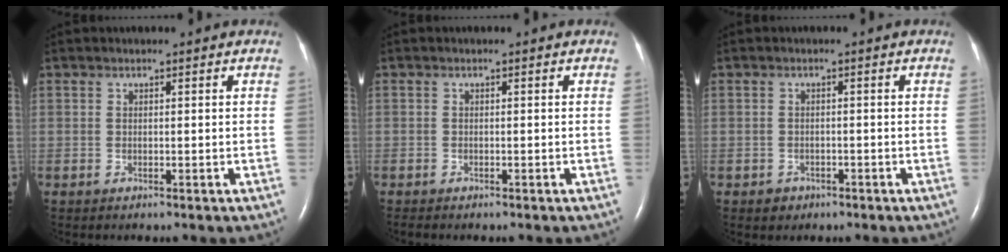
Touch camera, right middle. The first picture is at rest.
{"total": 1.2, "force": [-1.0, 0.3, 0.5], "torque": [-0.008, -0.002, -0.012]}
{"total": 1.6, "force": [-1.0, 1.3, 0.2], "torque": [-0.004, 0.005, -0.011]}